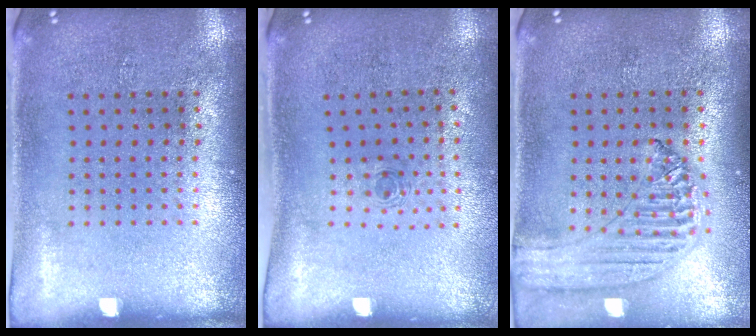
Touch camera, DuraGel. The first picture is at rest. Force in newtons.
{"total": 0.6, "press": 0.3, "slide": 0.5}
{"total": 1.2, "press": 1.2, "slide": 0.2}